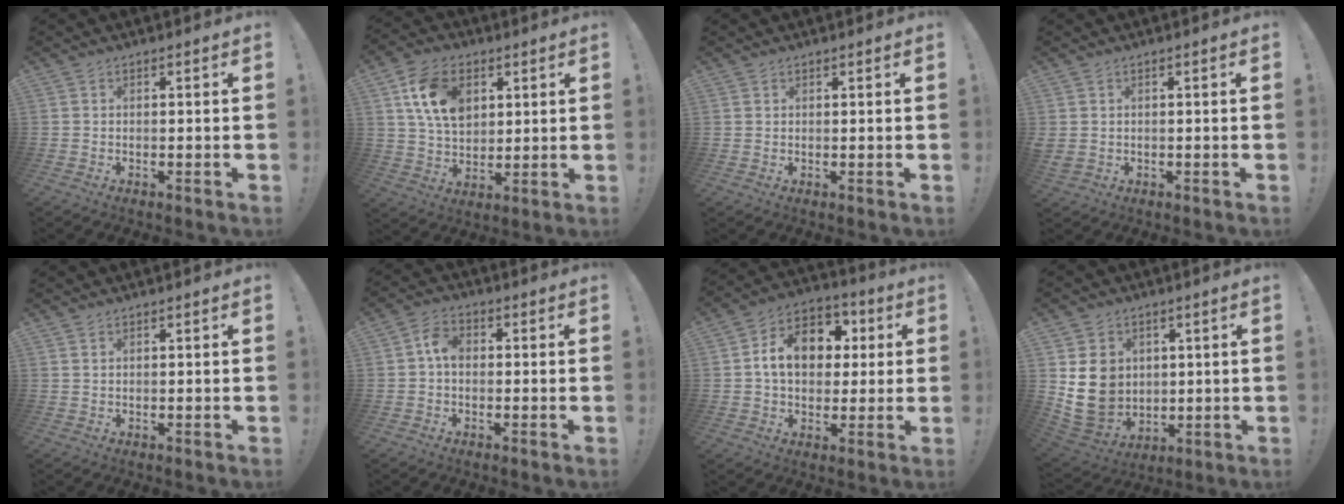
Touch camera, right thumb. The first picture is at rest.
{"total": 14.5, "force": [5.7, 10.0, 8.9], "torque": [-0.154, -0.004, 0.112]}
{"total": 1.9, "force": [1.4, 1.2, -0.3], "torque": [0.020, -0.010, 0.022]}
{"total": 1.9, "force": [0.7, 1.4, 1.0], "torque": [-0.016, -0.002, 0.013]}
{"total": 0.8, "force": [0.5, 0.2, 0.5], "torque": [-0.014, 0.002, 0.011]}
{"total": 5.5, "force": [0.0, 3.7, 4.0], "torque": [-0.076, 0.012, -0.001]}
{"total": 14.5, "force": [2.8, 10.9, 9.2], "torque": [-0.126, 0.004, 0.056]}
{"total": 12.8, "force": [2.5, 11.0, 6.0], "torque": [-0.117, -0.015, 0.053]}